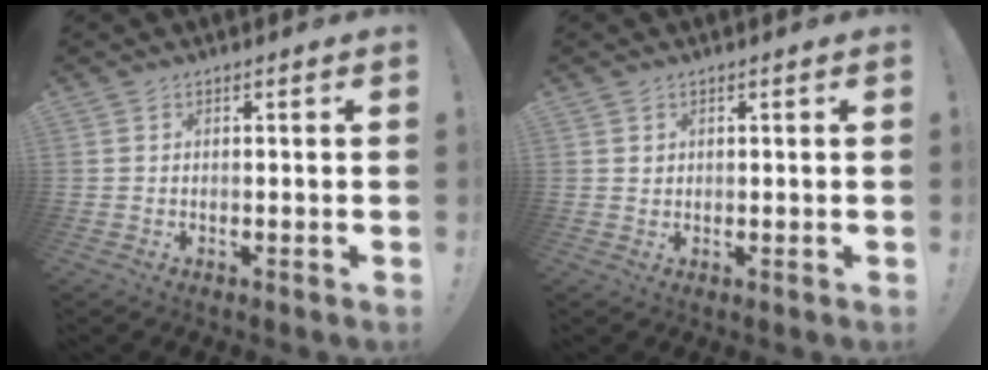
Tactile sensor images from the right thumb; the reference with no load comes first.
{"total": 1.2, "force": [0.7, 0.9, 0.3], "torque": [0.001, -0.001, 0.012]}